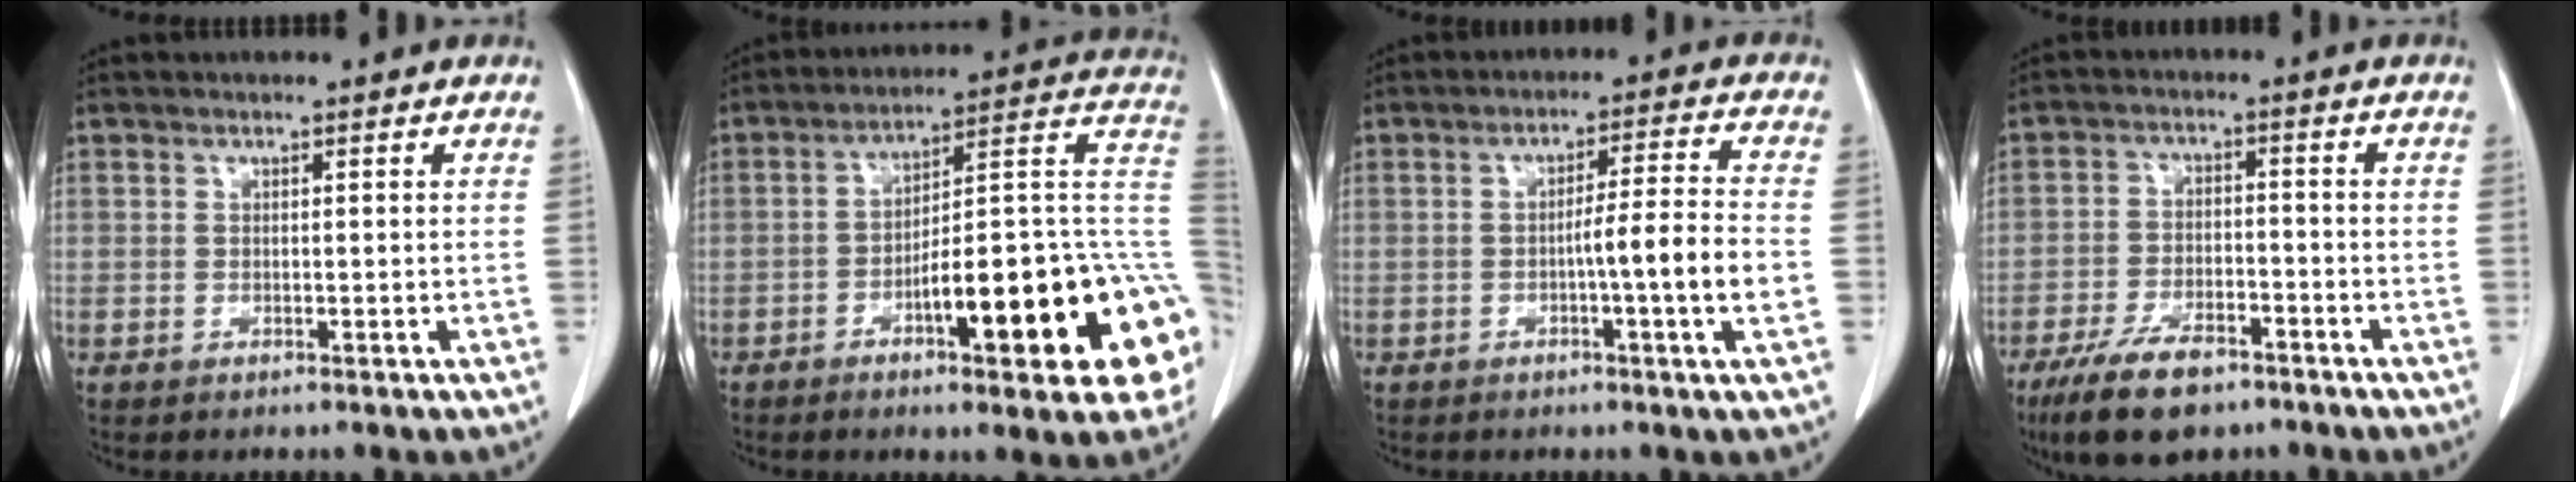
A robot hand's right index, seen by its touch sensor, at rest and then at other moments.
{"total": 22.9, "force": [-6.6, 4.2, 21.5], "torque": [-0.205, 0.025, -0.084]}
{"total": 7.8, "force": [-1.9, -0.9, 7.5], "torque": [-0.114, 0.004, -0.030]}
{"total": 9.5, "force": [-6.6, 3.7, 5.7], "torque": [-0.108, -0.011, -0.116]}